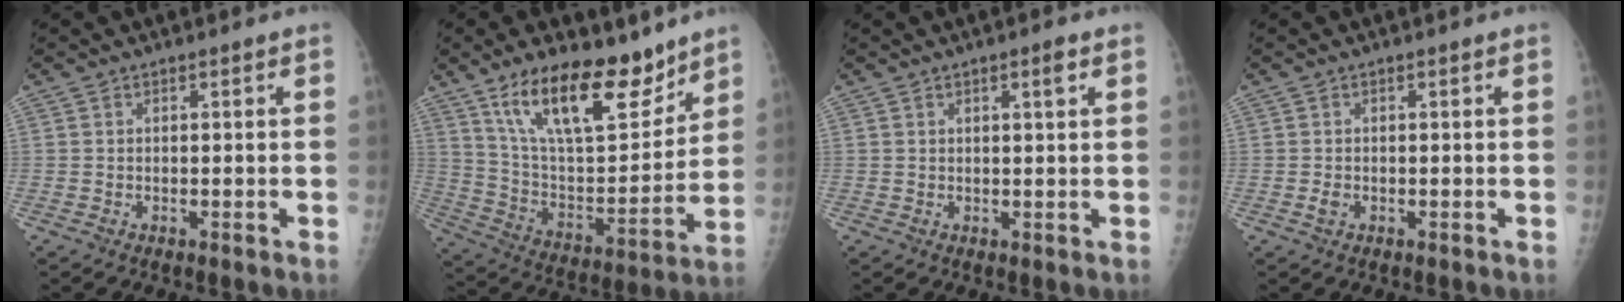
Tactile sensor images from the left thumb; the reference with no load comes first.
{"total": 21.4, "force": [14.5, 8.5, 13.3], "torque": [-0.178, -0.073, 0.259]}
{"total": 2.1, "force": [1.0, 0.4, 1.8], "torque": [-0.023, -0.004, 0.015]}
{"total": 1.1, "force": [-0.4, 0.8, 0.6], "torque": [-0.009, -0.003, -0.006]}